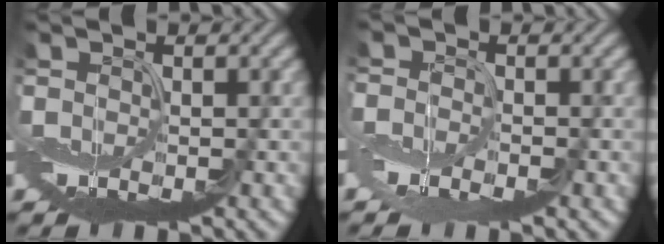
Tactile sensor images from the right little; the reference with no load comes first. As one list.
[{"total": 2.2, "force": [-1.6, 1.0, 1.2], "torque": [-0.024, -0.002, -0.039]}]